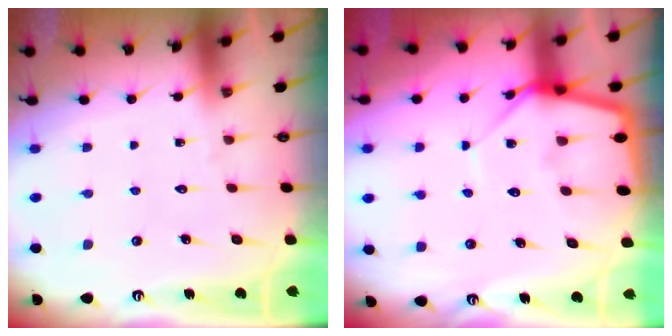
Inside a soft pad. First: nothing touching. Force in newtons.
{"total": 9.2, "press": 9.1, "slide": 0.5}